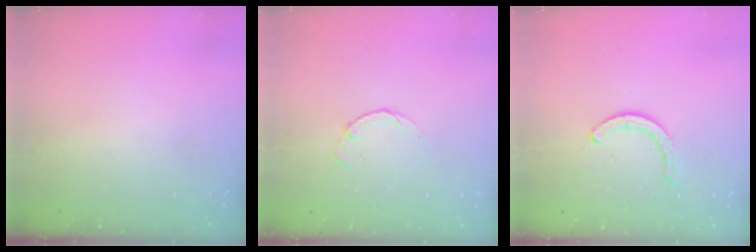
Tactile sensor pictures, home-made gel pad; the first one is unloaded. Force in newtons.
{"total": 0.9, "press": 0.9, "slide": 0.3}
{"total": 3.4, "press": 3.4, "slide": 0.3}